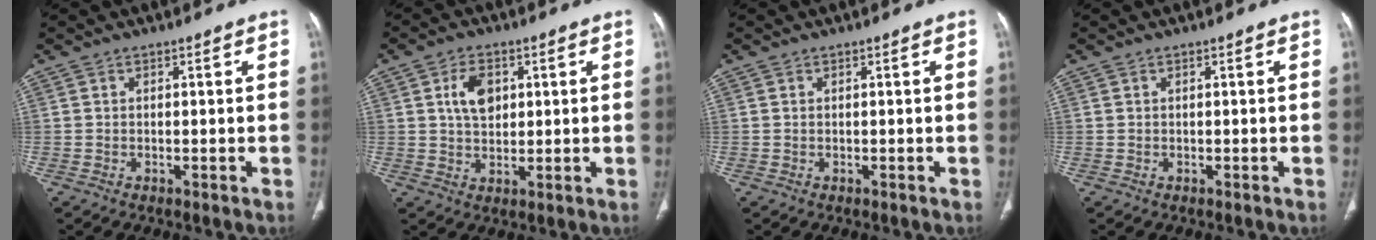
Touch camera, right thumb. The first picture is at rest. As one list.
[{"total": 6.4, "force": [1.8, 4.2, 4.4], "torque": [-0.062, -0.006, 0.031]}, {"total": 0.0}, {"total": 0.0}]